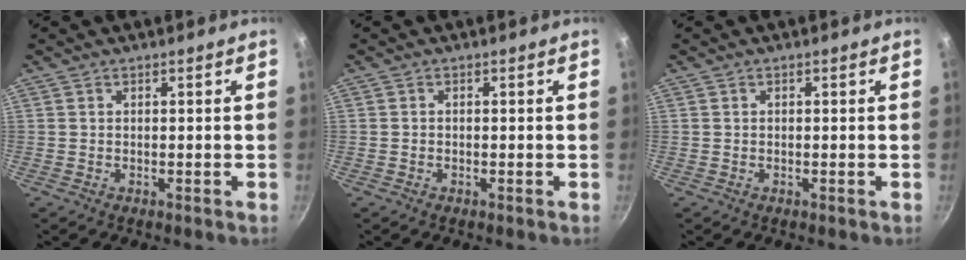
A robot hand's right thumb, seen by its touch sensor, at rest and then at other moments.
{"total": 0.0}
{"total": 0.0}